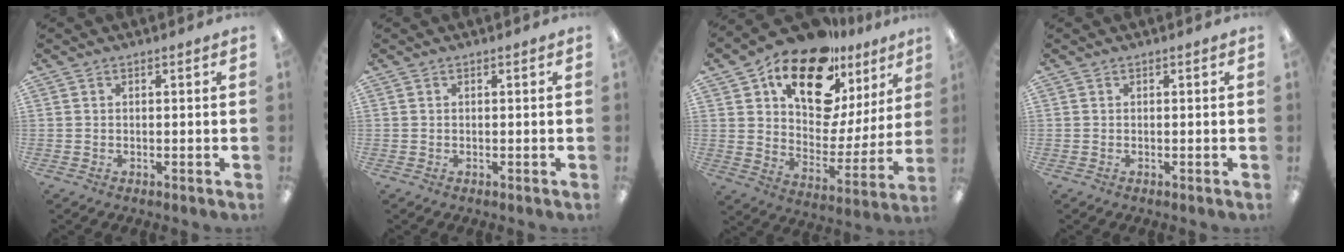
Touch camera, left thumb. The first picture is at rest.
{"total": 0.0}
{"total": 19.9, "force": [14.4, 9.3, 10.1], "torque": [-0.176, -0.096, 0.253]}
{"total": 0.0}